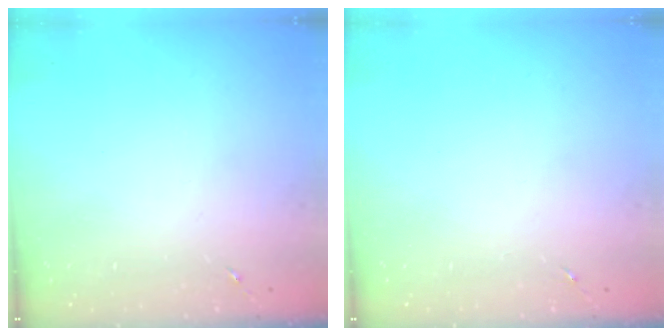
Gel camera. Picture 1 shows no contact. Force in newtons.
{"total": 0.0}